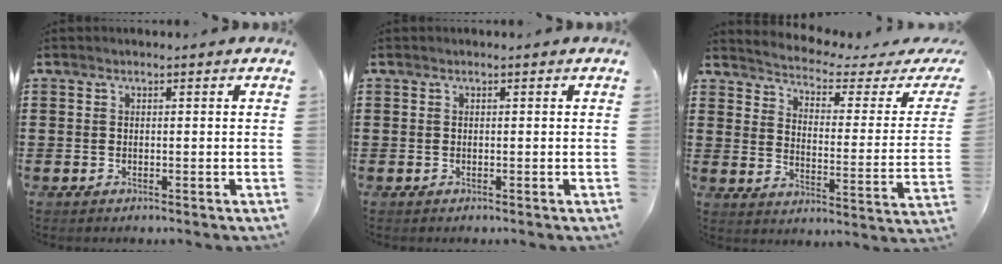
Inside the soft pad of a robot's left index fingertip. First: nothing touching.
{"total": 0.0}
{"total": 2.6, "force": [2.3, 0.3, 1.2], "torque": [-0.043, -0.026, 0.029]}